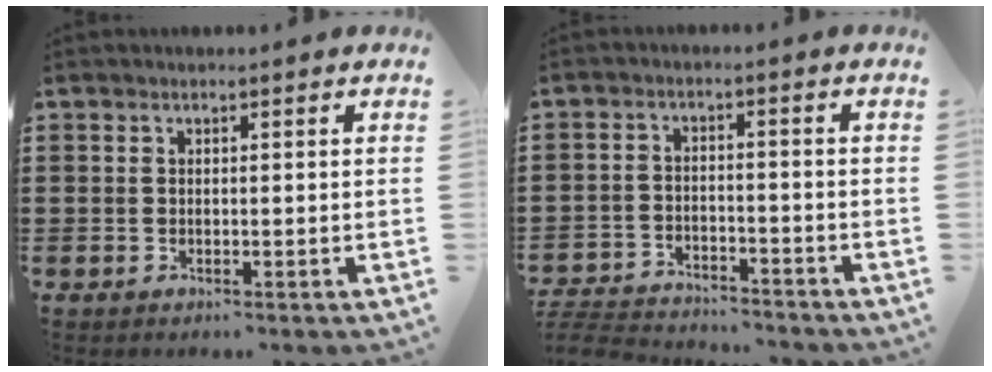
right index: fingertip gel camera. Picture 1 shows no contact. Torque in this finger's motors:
{"motor_torque": [-2.01, -0.13, 0.04, 0.03]}